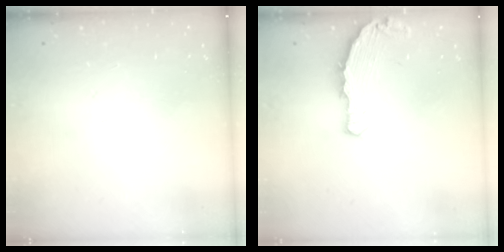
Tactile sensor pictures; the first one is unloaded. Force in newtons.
{"total": 4.5, "press": 4.5, "slide": 0.1}